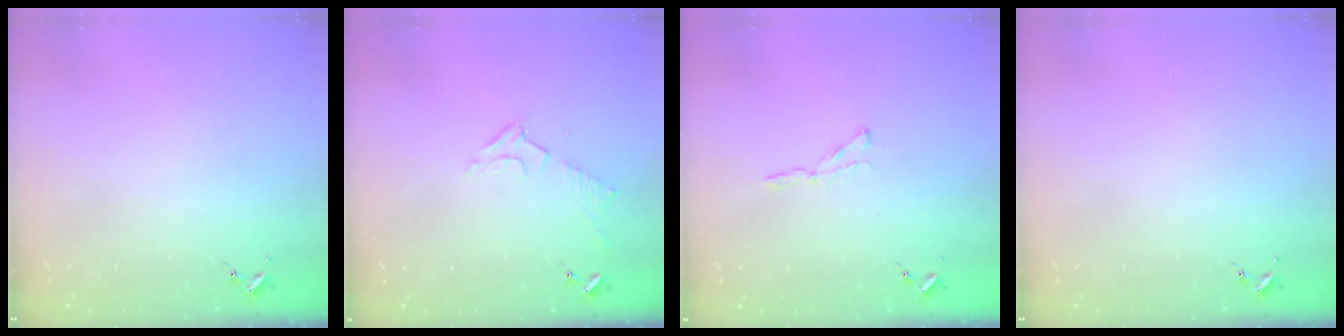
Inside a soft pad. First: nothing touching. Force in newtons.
{"total": 5.9, "press": 5.9, "slide": 0.8}
{"total": 2.7, "press": 2.7, "slide": 0.2}
{"total": 0.0}